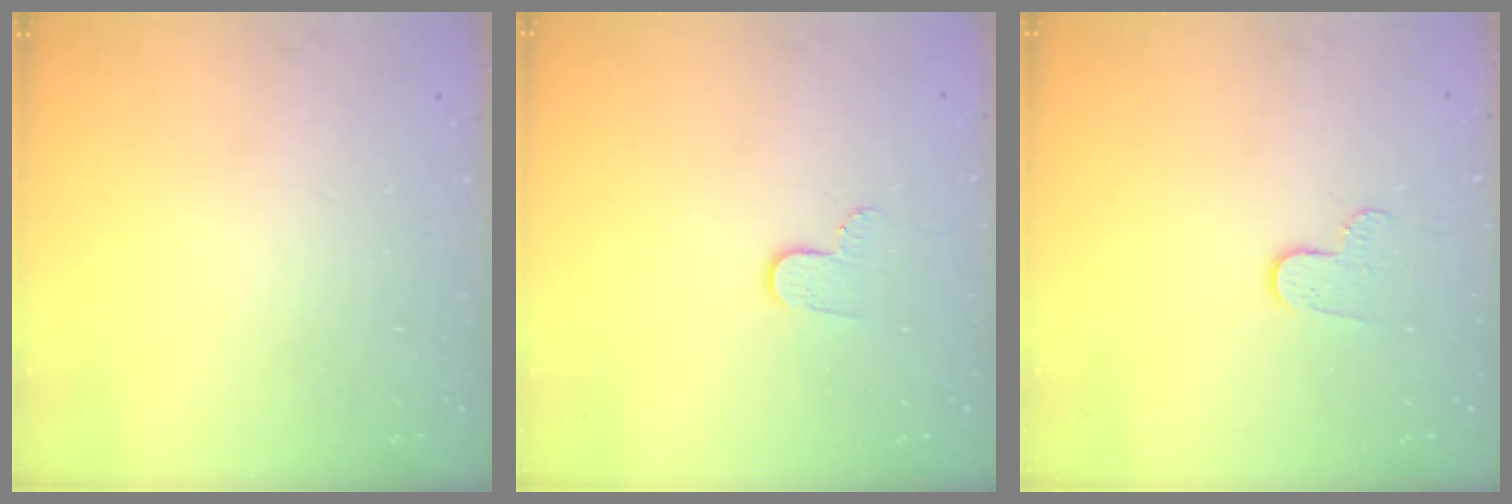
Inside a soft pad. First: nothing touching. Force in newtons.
{"total": 4.6, "press": 4.6, "slide": 0.5}
{"total": 6.2, "press": 6.1, "slide": 0.5}